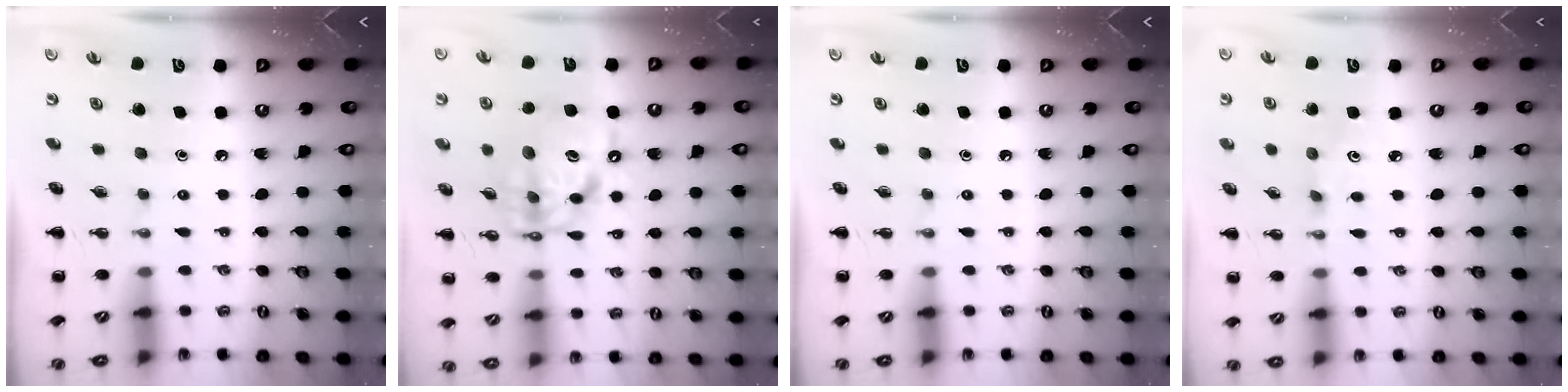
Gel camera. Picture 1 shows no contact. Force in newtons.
{"total": 12.5, "press": 12.0, "slide": 3.4}
{"total": 0.0}
{"total": 2.6, "press": 2.5, "slide": 0.7}